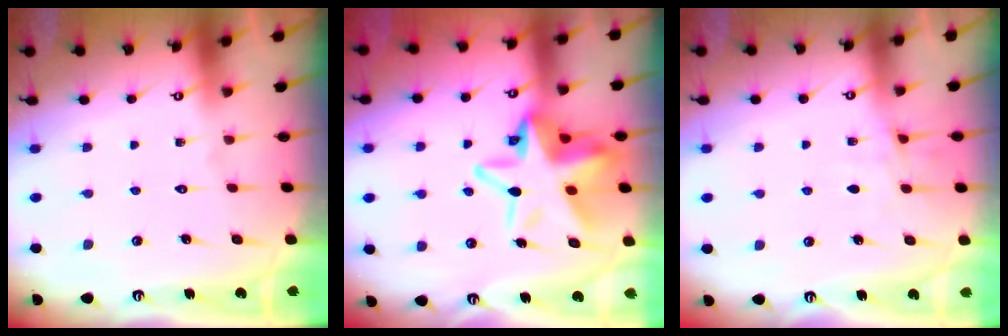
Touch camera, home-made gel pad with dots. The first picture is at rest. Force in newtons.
{"total": 14.4, "press": 14.0, "slide": 3.6}
{"total": 6.1, "press": 6.0, "slide": 0.6}